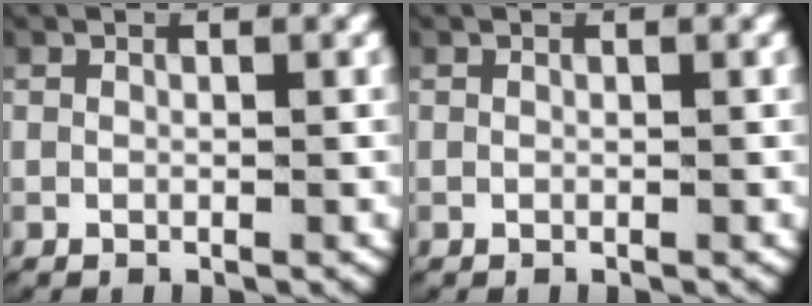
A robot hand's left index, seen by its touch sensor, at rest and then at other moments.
{"total": 0.0}